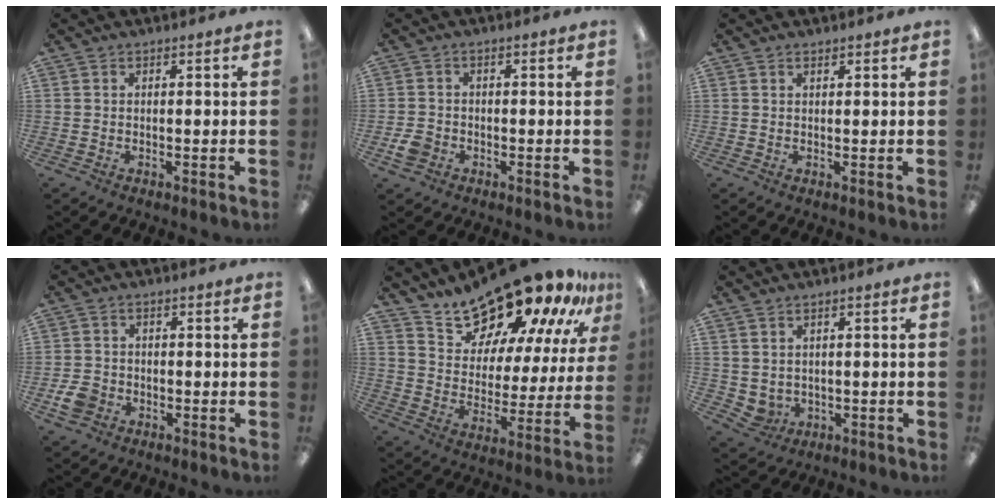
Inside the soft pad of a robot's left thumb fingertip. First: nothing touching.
{"total": 3.8, "force": [-1.5, 3.1, 1.6], "torque": [-0.022, 0.003, -0.029]}
{"total": 1.1, "force": [0.9, 0.4, 0.4], "torque": [-0.010, -0.001, 0.017]}
{"total": 4.9, "force": [-1.9, 4.0, 2.1], "torque": [-0.036, 0.005, -0.036]}
{"total": 18.9, "force": [17.4, 4.9, 5.5], "torque": [-0.082, -0.151, 0.296]}
{"total": 3.2, "force": [1.5, 2.7, 0.7], "torque": [-0.027, -0.009, 0.029]}